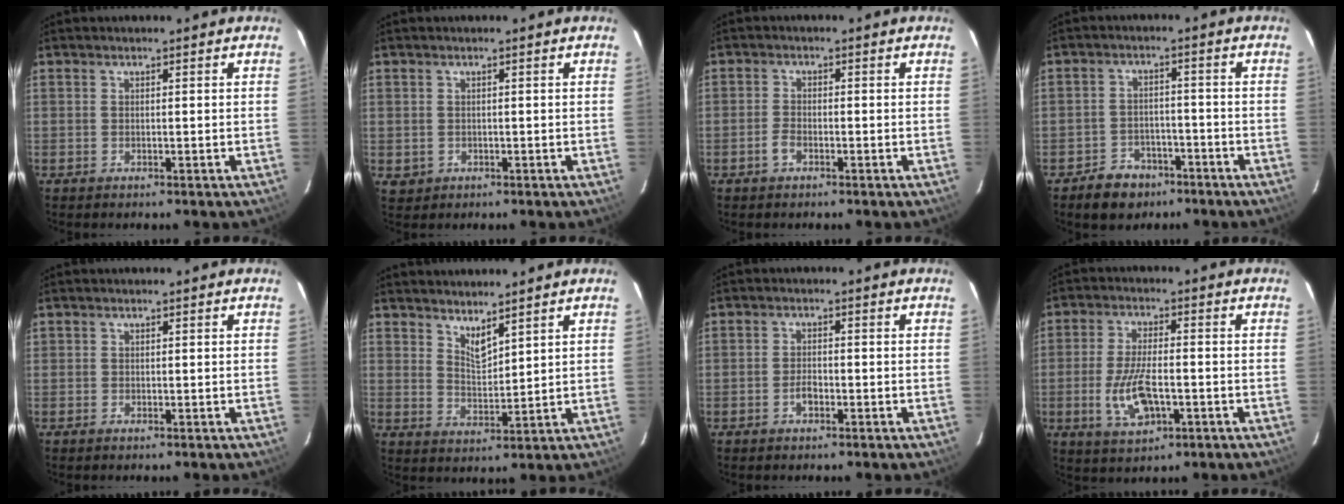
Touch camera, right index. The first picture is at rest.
{"total": 2.1, "force": [-0.1, 2.1, 0.3], "torque": [-0.005, -0.001, 0.003]}
{"total": 1.4, "force": [-0.9, 0.7, 0.8], "torque": [-0.019, 0.000, -0.018]}
{"total": 6.9, "force": [-4.8, 4.8, 1.6], "torque": [-0.049, 0.020, -0.061]}
{"total": 0.0}
{"total": 3.7, "force": [3.3, 0.5, 1.7], "torque": [-0.030, -0.008, 0.056]}
{"total": 2.1, "force": [-1.1, 1.0, 1.5], "torque": [-0.031, 0.003, -0.021]}
{"total": 9.3, "force": [-2.6, 3.8, 8.1], "torque": [-0.169, -0.008, -0.045]}